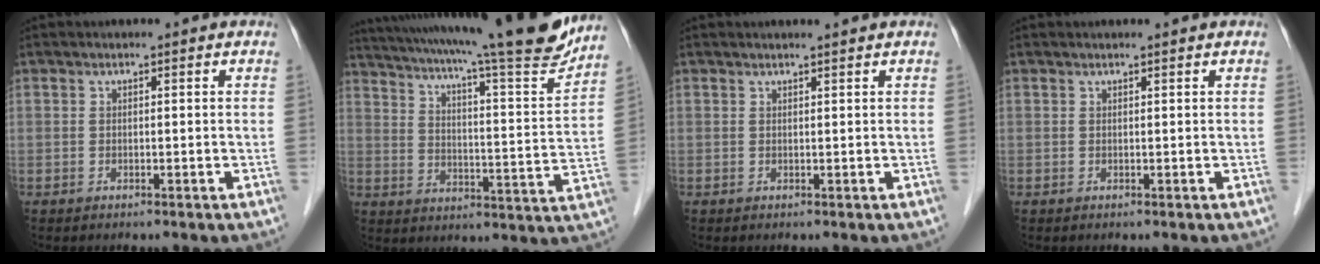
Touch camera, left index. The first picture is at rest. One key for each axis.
{"total": 24.8, "fx": 21.1, "fy": 0.7, "fz": 13.1, "tx": -0.219, "ty": -0.029, "tz": 0.286}
{"total": 1.1, "fx": 1.0, "fy": -0.3, "fz": 0.3, "tx": -0.009, "ty": 0.001, "tz": 0.019}
{"total": 0.5, "fx": 0.5, "fy": -0.1, "fz": 0.2, "tx": -0.008, "ty": 0.000, "tz": 0.013}